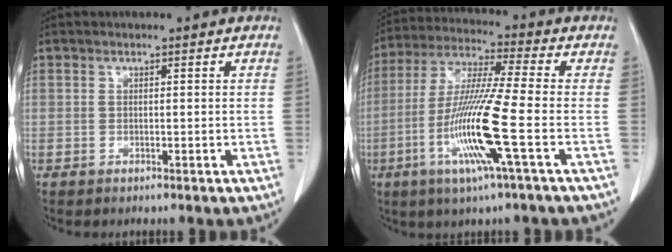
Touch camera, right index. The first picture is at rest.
{"total": 14.0, "force": [-4.4, -0.9, 13.3], "torque": [-0.273, -0.019, -0.091]}